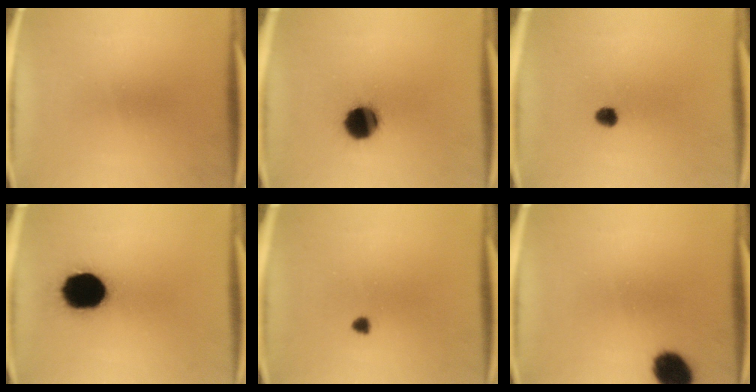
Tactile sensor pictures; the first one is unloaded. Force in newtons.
{"total": 10.8}
{"total": 2.5}
{"total": 19.2}
{"total": 1.2}
{"total": 8.9}